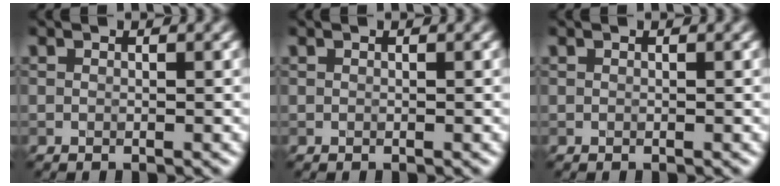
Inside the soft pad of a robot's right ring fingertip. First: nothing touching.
{"total": 0.0}
{"total": 0.0}